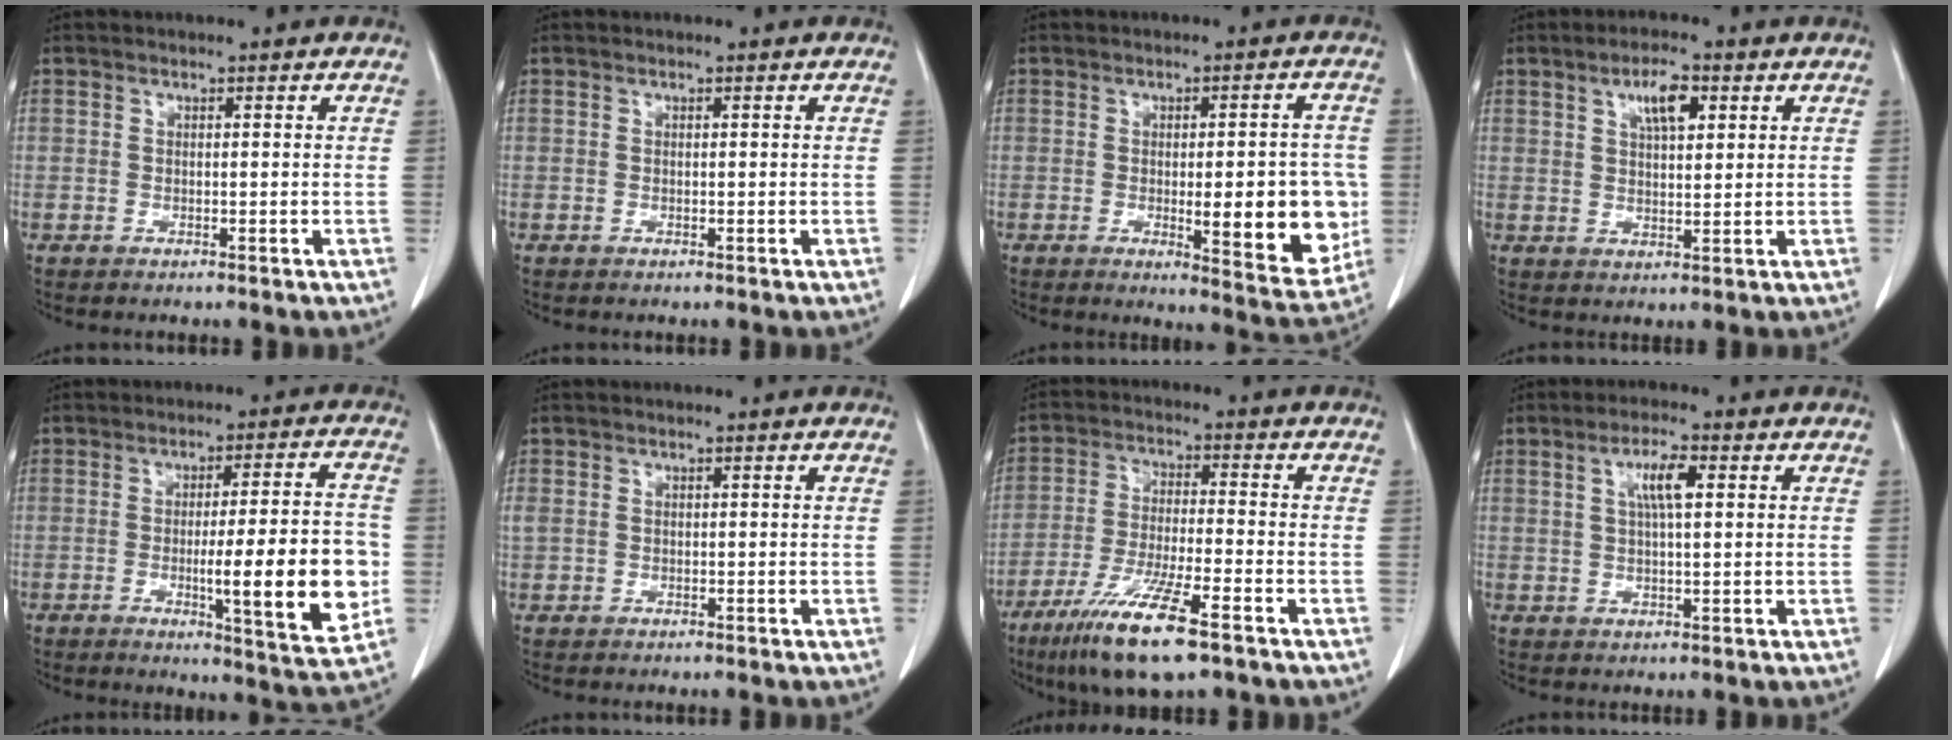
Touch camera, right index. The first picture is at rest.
{"total": 0.0}
{"total": 11.8, "force": [-1.5, 3.1, 11.3], "torque": [-0.131, -0.008, -0.008]}
{"total": 5.3, "force": [2.4, 1.7, 4.4], "torque": [-0.079, 0.004, 0.042]}
{"total": 14.1, "force": [-2.5, 1.1, 13.9], "torque": [-0.195, -0.007, -0.031]}
{"total": 0.9, "force": [0.2, 0.8, 0.5], "torque": [-0.017, 0.014, 0.009]}
{"total": 12.1, "force": [-7.4, 1.0, 9.5], "torque": [-0.183, -0.031, -0.131]}
{"total": 4.7, "force": [1.5, 0.8, 4.4], "torque": [-0.084, 0.005, 0.027]}